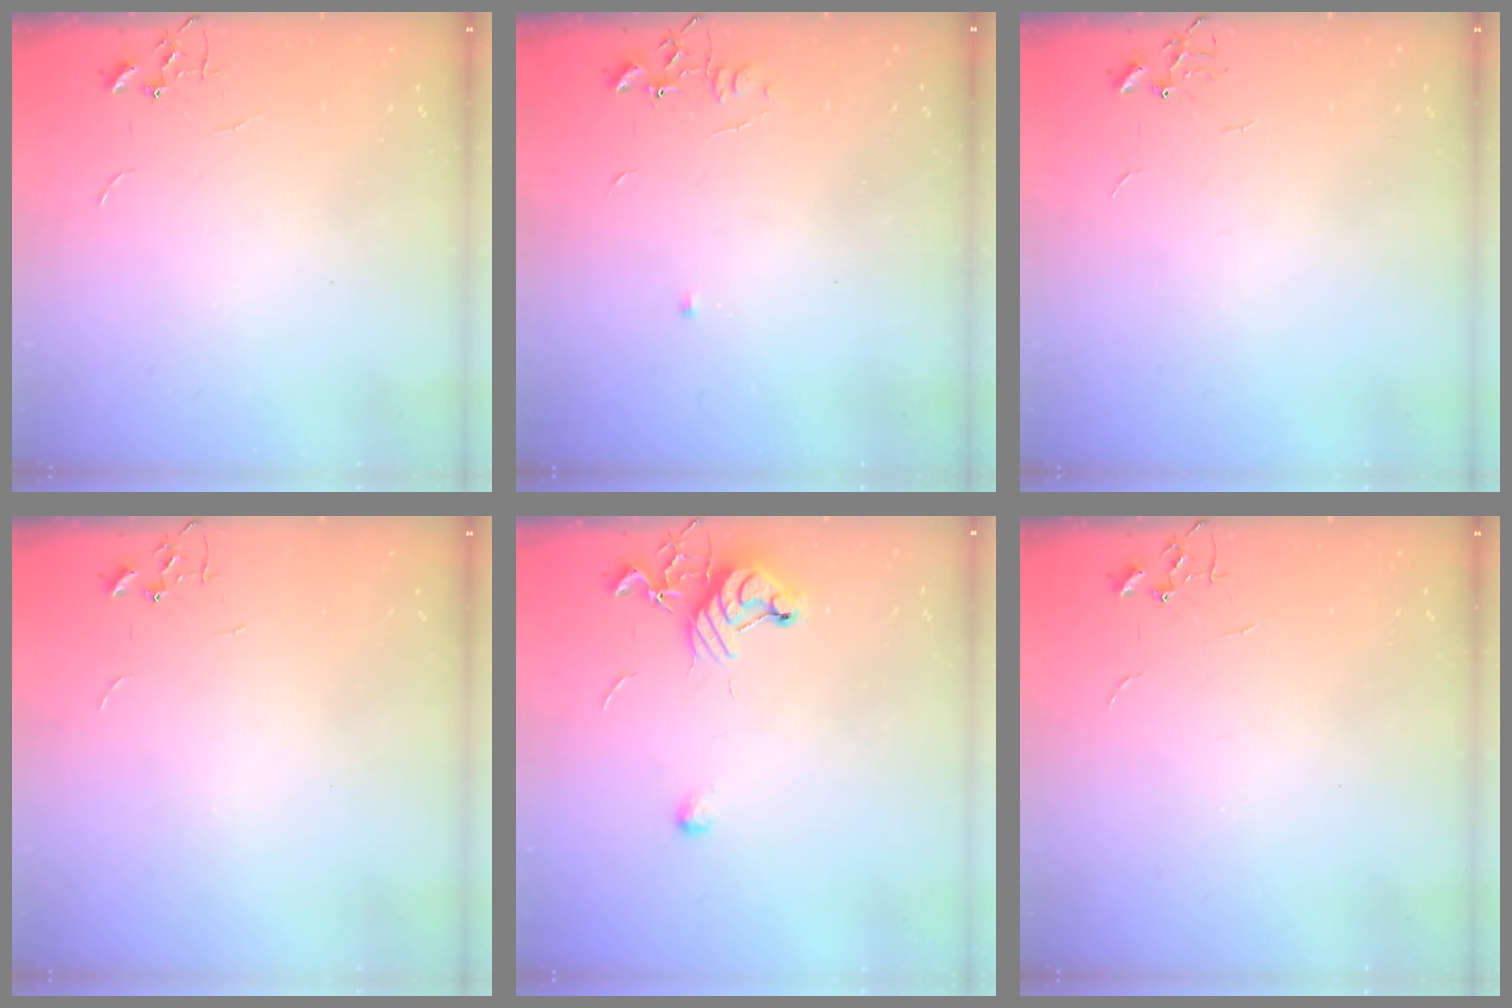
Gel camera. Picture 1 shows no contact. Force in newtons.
{"total": 4.9, "press": 4.9, "slide": 0.6}
{"total": 0.0}
{"total": 0.0}
{"total": 9.7, "press": 9.6, "slide": 1.4}
{"total": 0.0}